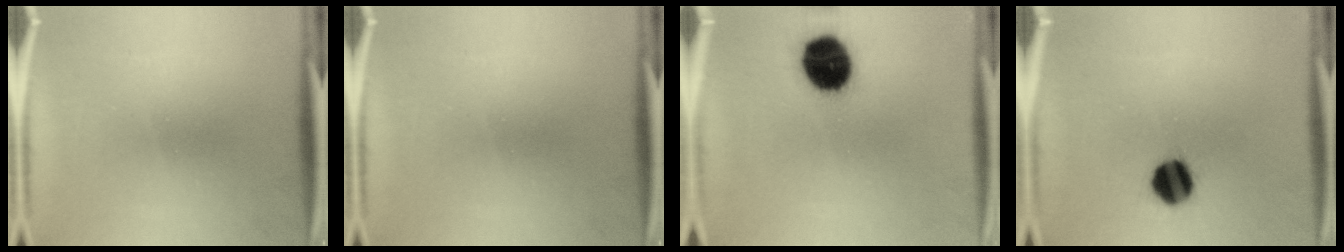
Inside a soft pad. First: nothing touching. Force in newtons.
{"total": 0.0}
{"total": 14.2}
{"total": 8.9}